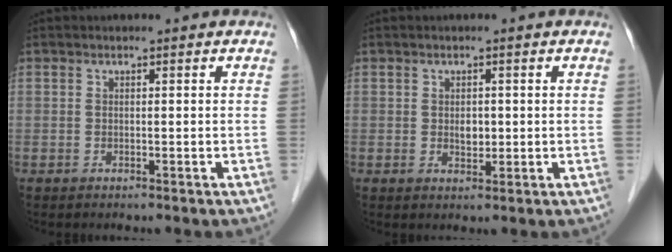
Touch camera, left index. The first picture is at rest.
{"total": 1.8, "force": [0.1, 1.2, 1.3], "torque": [-0.023, -0.002, 0.005]}